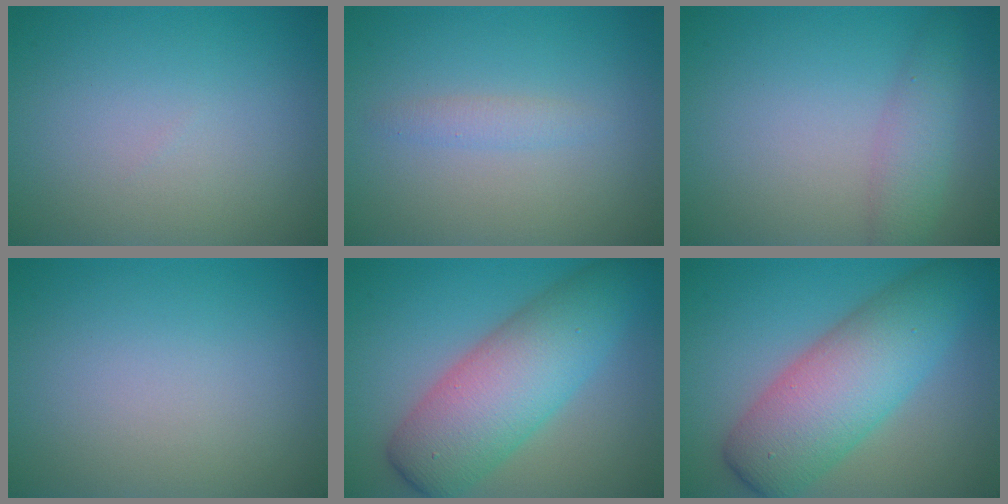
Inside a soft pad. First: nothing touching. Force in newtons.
{"total": 1.2, "press": 1.2, "slide": 0.0}
{"total": 2.8, "press": 2.8, "slide": 0.1}
{"total": 0.0}
{"total": 8.6, "press": 8.6, "slide": 0.2}
{"total": 8.6, "press": 8.6, "slide": 0.2}